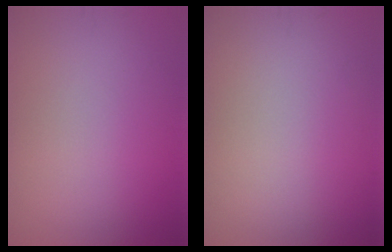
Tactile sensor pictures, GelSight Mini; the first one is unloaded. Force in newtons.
{"total": 0.0}